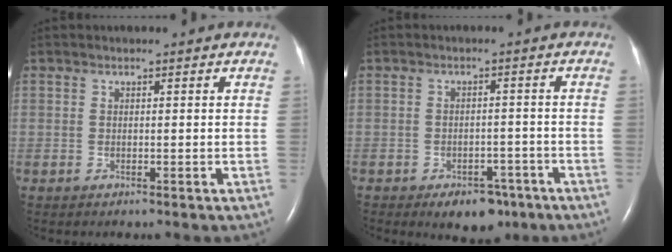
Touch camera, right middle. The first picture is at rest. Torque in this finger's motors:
{"motor_torque": [0.06, -0.04, 0.05, 0.05]}